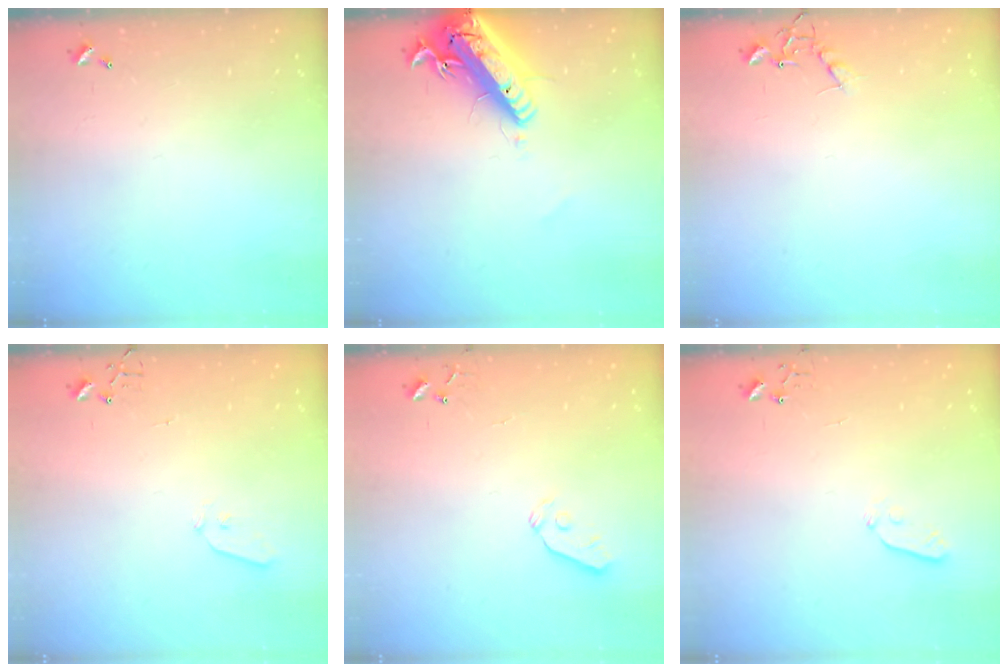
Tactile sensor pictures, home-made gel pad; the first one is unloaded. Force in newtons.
{"total": 20.7, "press": 20.3, "slide": 4.2}
{"total": 6.8, "press": 6.8, "slide": 0.3}
{"total": 4.4, "press": 4.4, "slide": 0.7}
{"total": 5.9, "press": 5.8, "slide": 0.7}
{"total": 3.9, "press": 3.8, "slide": 0.8}